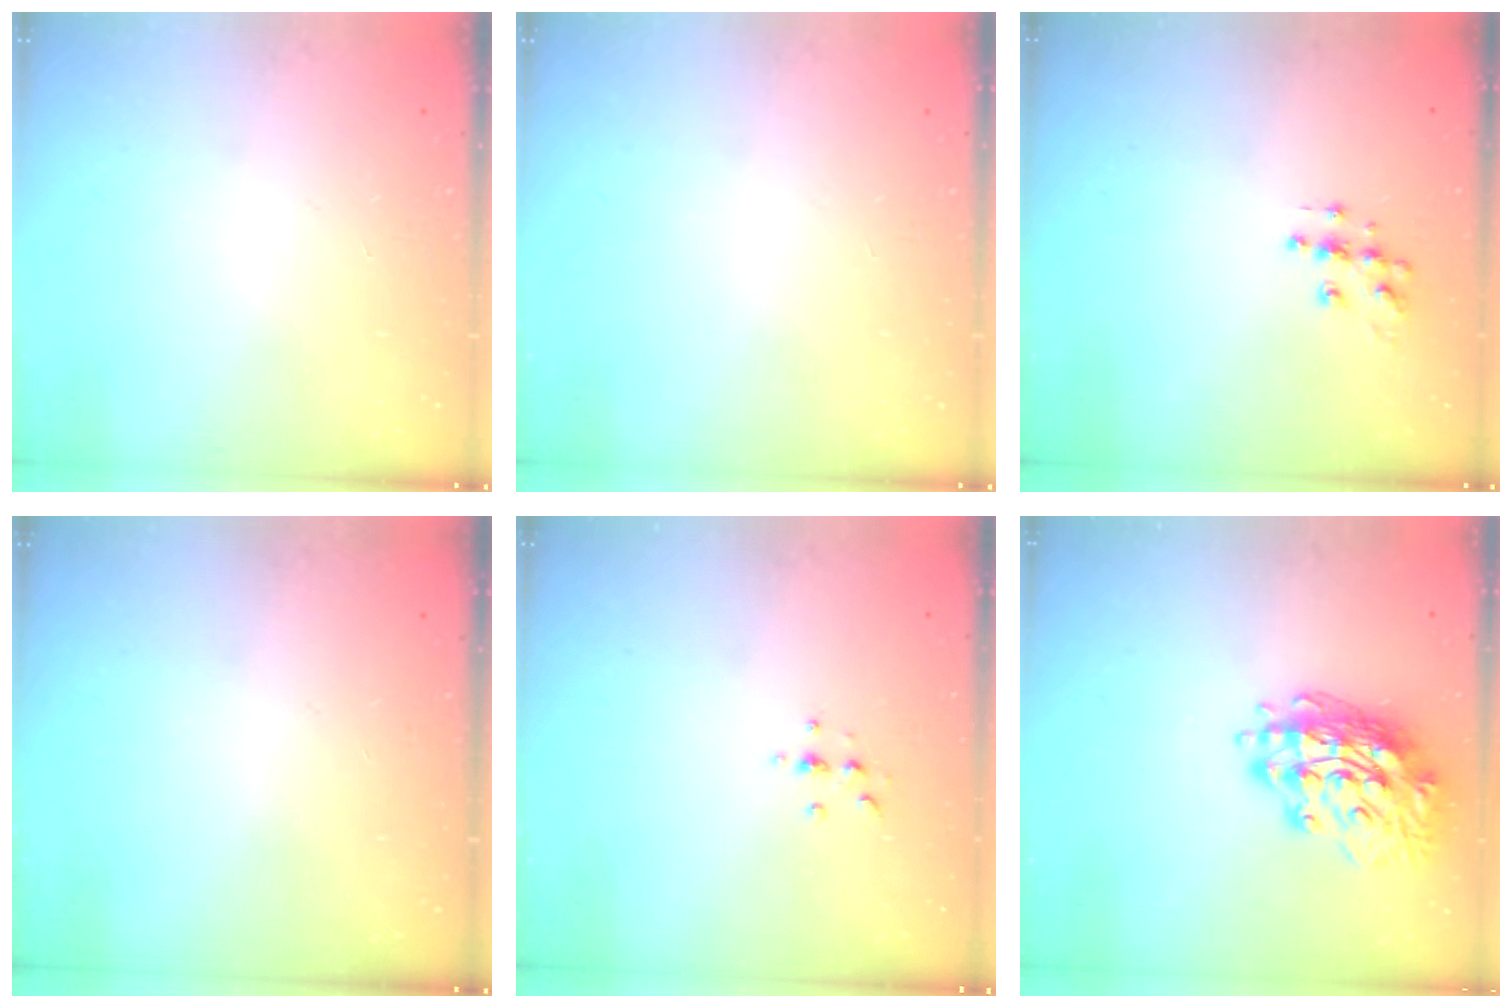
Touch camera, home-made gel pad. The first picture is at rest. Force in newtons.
{"total": 0.0}
{"total": 7.3, "press": 7.3, "slide": 0.2}
{"total": 0.0}
{"total": 2.3, "press": 2.2, "slide": 0.2}
{"total": 15.7, "press": 15.7, "slide": 1.3}